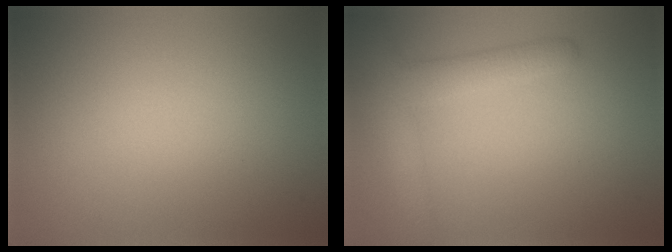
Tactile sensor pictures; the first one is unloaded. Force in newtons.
{"total": 4.3, "press": 4.3, "slide": 0.2}